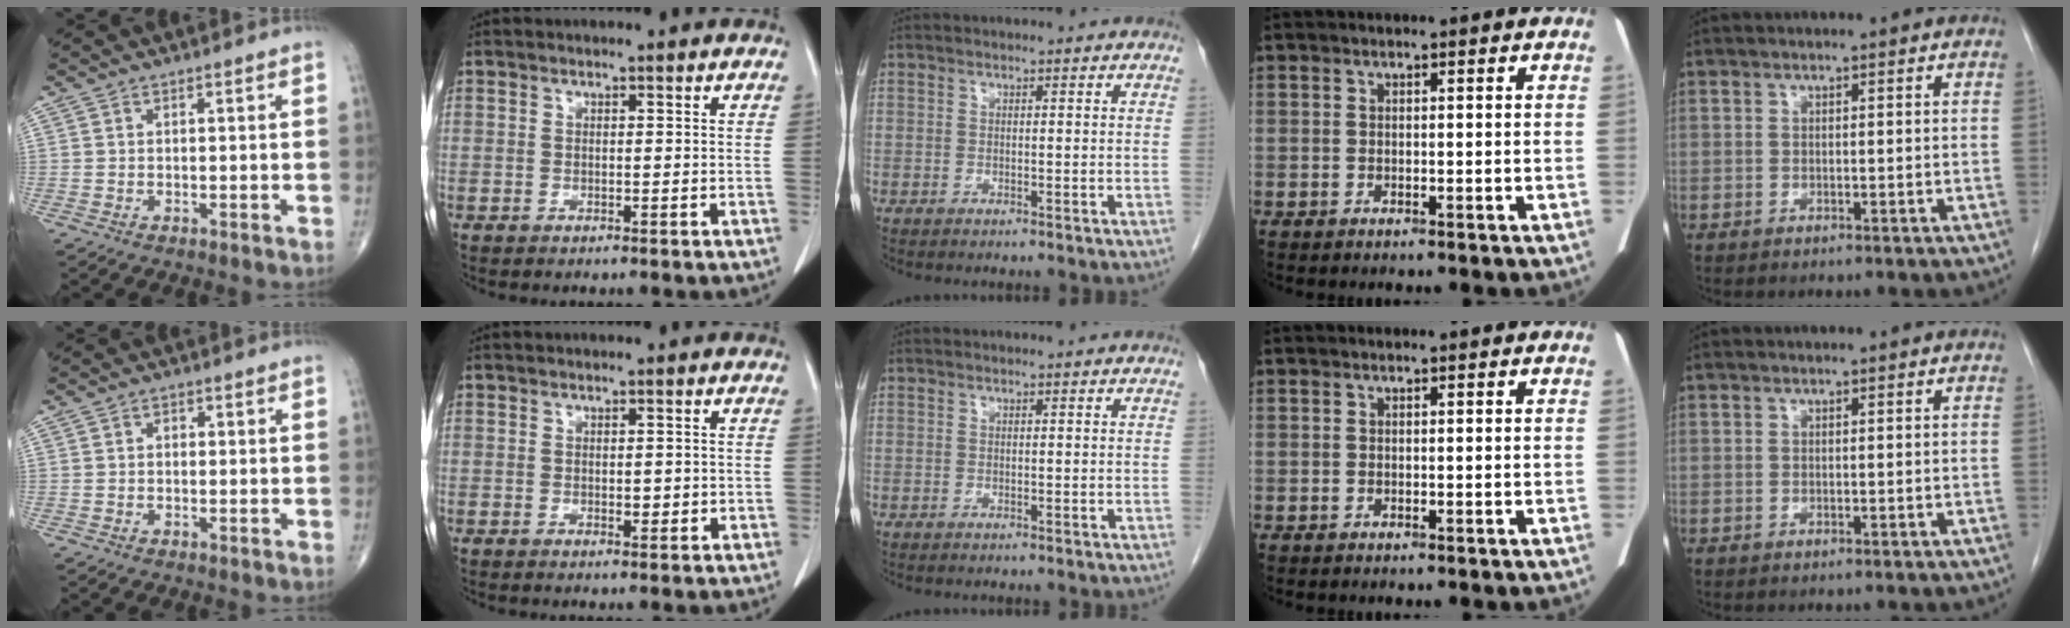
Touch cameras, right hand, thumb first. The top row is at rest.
{"thumb": {"total": 1.1, "force": [0.1, 0.8, 0.8], "torque": [-0.006, 0.003, -0.001]}, "index": {"total": 1.5, "force": [-0.1, 0.9, 1.3], "torque": [-0.016, 0.000, 0.003]}}